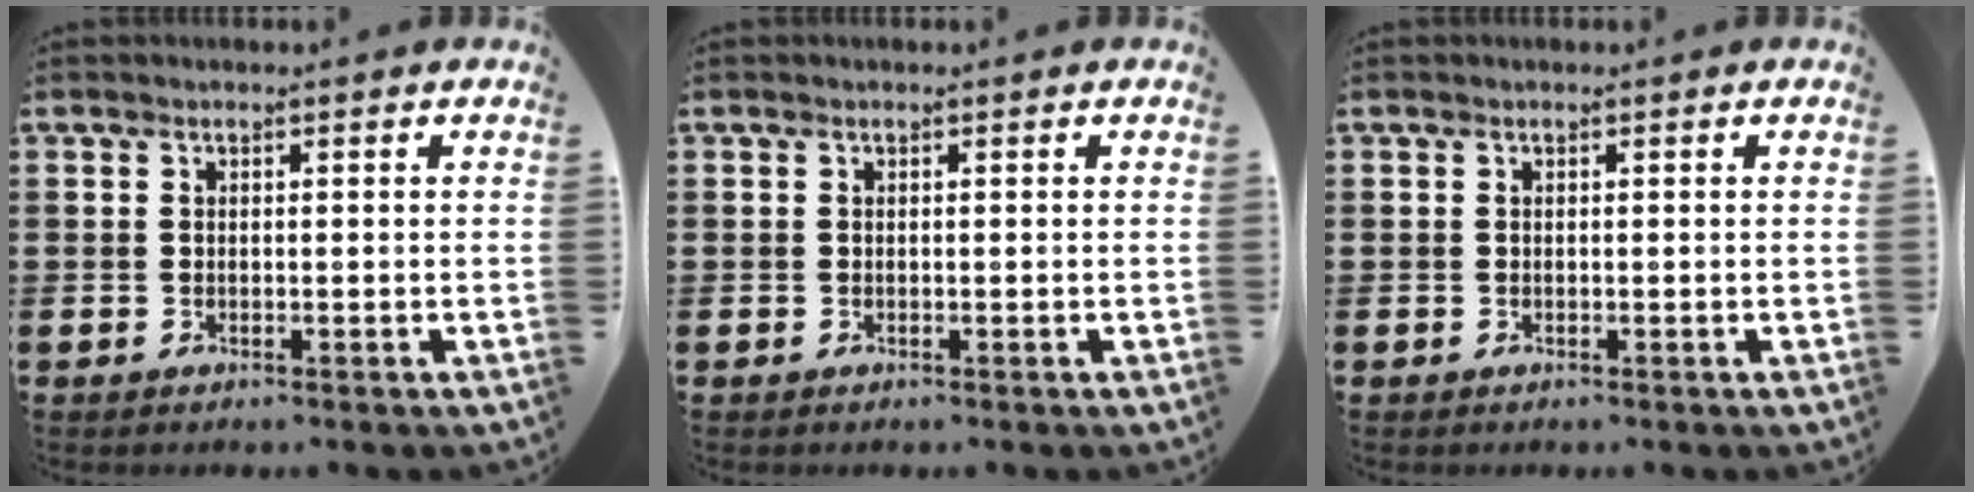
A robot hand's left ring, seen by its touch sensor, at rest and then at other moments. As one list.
[{"total": 0.0}, {"total": 0.0}]